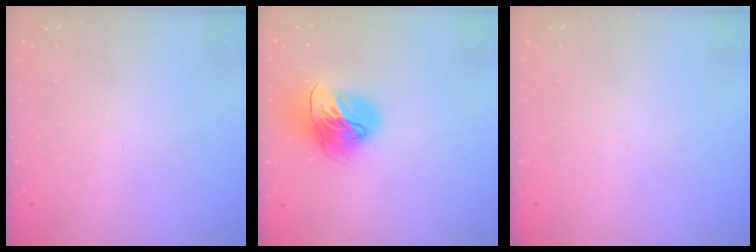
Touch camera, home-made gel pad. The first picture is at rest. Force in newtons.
{"total": 16.2, "press": 16.1, "slide": 1.6}
{"total": 0.0}